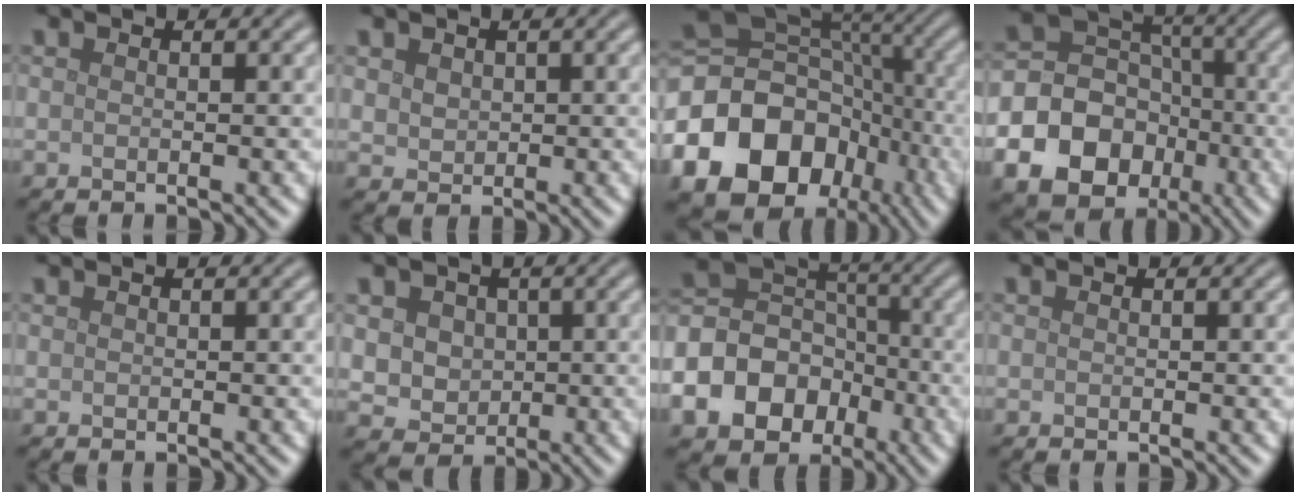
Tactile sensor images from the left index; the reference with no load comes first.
{"total": 1.7, "force": [0.7, 1.4, 0.7], "torque": [-0.014, -0.003, 0.017]}
{"total": 19.3, "force": [-7.9, 15.4, 8.4], "torque": [-0.167, -0.033, -0.140]}
{"total": 15.3, "force": [-5.6, 13.3, 5.0], "torque": [-0.118, -0.039, -0.106]}
{"total": 0.0}
{"total": 3.9, "force": [0.7, 3.4, 1.7], "torque": [-0.036, 0.001, 0.007]}
{"total": 11.9, "force": [-5.2, 9.8, 4.3], "torque": [-0.104, -0.016, -0.110]}
{"total": 0.0}